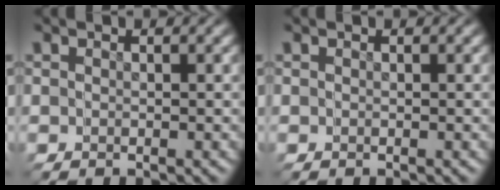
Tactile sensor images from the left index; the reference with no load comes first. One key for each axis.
{"total": 0.0}